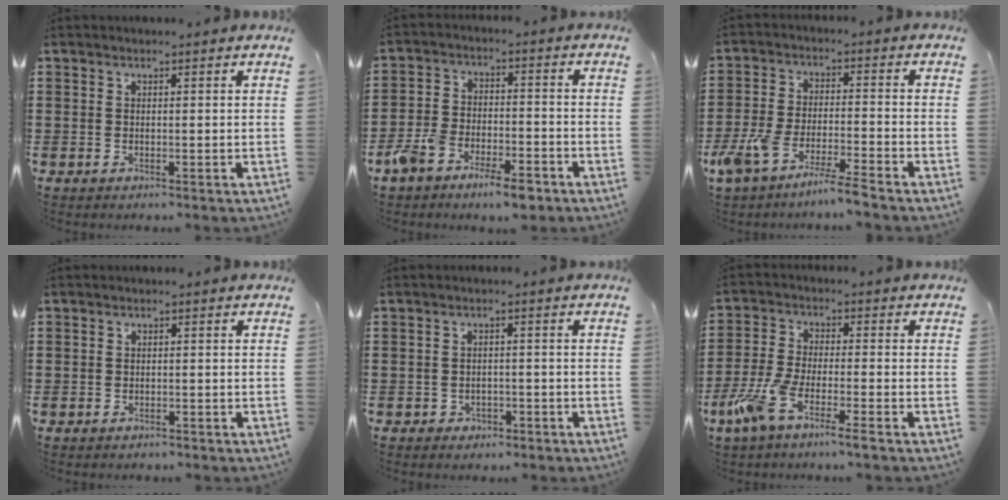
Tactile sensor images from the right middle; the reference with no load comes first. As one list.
[{"total": 7.0, "force": [-5.6, 2.0, 3.6], "torque": [-0.083, 0.005, -0.107]}, {"total": 6.8, "force": [-5.9, -0.2, 3.3], "torque": [-0.087, -0.019, -0.118]}, {"total": 0.9, "force": [-0.8, 0.4, -0.1], "torque": [0.000, 0.001, -0.018]}, {"total": 1.5, "force": [-1.2, 0.8, 0.0], "torque": [-0.007, -0.001, -0.029]}, {"total": 7.1, "force": [-4.8, 0.8, 5.1], "torque": [-0.132, -0.020, -0.094]}]